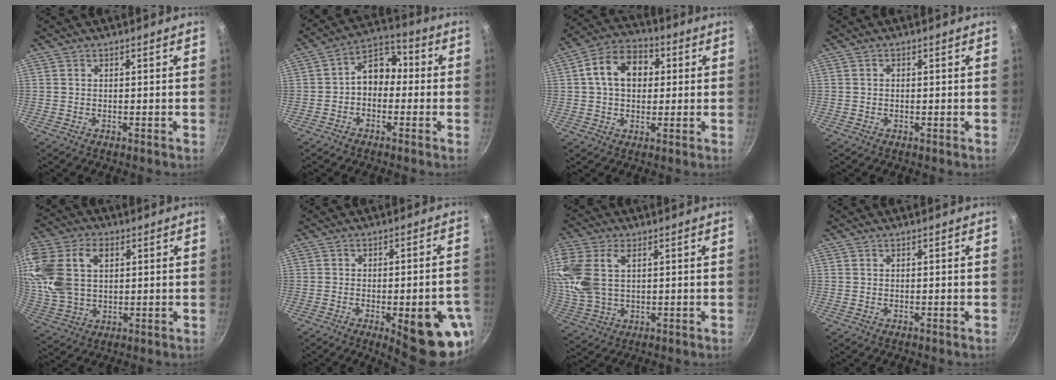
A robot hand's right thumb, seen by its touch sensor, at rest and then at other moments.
{"total": 8.3, "force": [-0.7, 6.3, 5.4], "torque": [-0.047, 0.038, -0.033]}
{"total": 11.9, "force": [2.0, 8.6, 7.9], "torque": [-0.102, 0.021, 0.016]}
{"total": 0.6, "force": [0.0, 0.5, 0.3], "torque": [-0.004, 0.003, 0.000]}
{"total": 17.5, "force": [4.5, 11.8, 12.2], "torque": [-0.249, 0.008, 0.088]}
{"total": 15.7, "force": [-5.7, 4.9, 13.8], "torque": [-0.141, 0.013, -0.066]}
{"total": 12.8, "force": [3.4, 7.9, 9.5], "torque": [-0.203, 0.001, 0.071]}
{"total": 0.0}